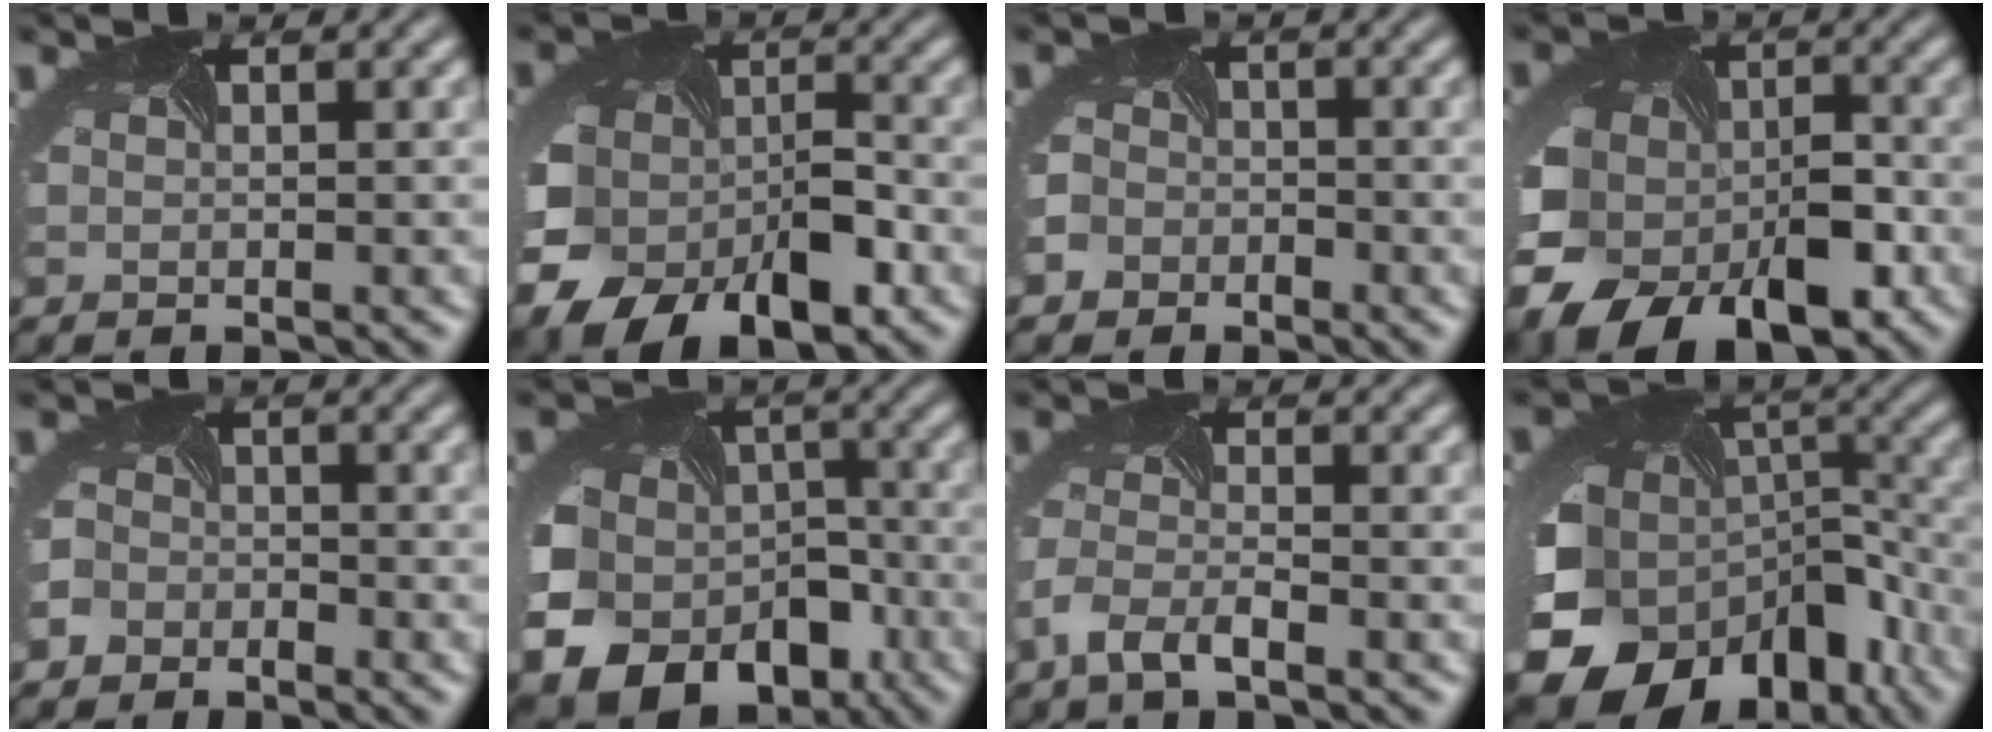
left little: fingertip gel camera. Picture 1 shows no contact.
{"total": 13.0, "force": [-5.0, 8.7, 8.3], "torque": [-0.184, -0.046, -0.068]}
{"total": 4.0, "force": [-2.6, 3.0, 0.5], "torque": [0.008, -0.008, -0.050]}
{"total": 13.3, "force": [-4.9, 9.3, 8.1], "torque": [-0.168, -0.042, -0.074]}
{"total": 2.7, "force": [-2.0, 1.7, 0.2], "torque": [-0.001, -0.001, -0.045]}
{"total": 17.7, "force": [-8.1, 13.5, 8.1], "torque": [-0.153, -0.059, -0.126]}
{"total": 3.3, "force": [-2.4, 0.8, 2.1], "torque": [-0.053, -0.009, -0.054]}
{"total": 19.6, "force": [-8.9, 14.7, 9.5], "torque": [-0.207, -0.077, -0.103]}